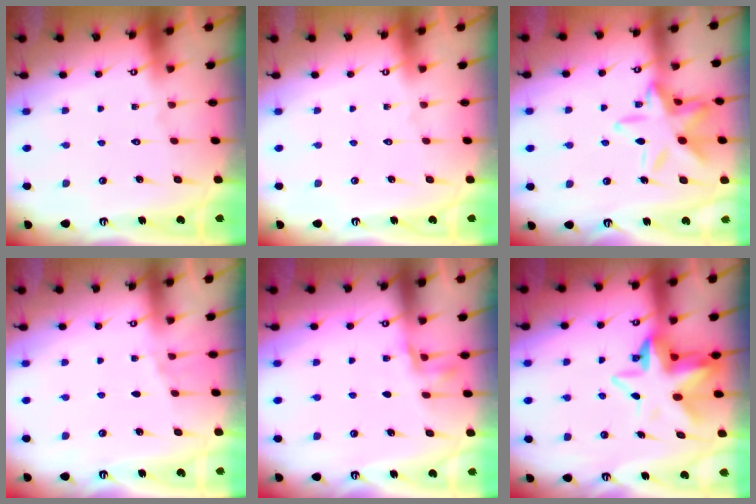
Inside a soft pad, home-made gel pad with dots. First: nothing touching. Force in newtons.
{"total": 0.0}
{"total": 15.5, "press": 15.4, "slide": 0.9}
{"total": 3.7, "press": 2.9, "slide": 2.3}
{"total": 2.9, "press": 2.8, "slide": 1.0}
{"total": 9.6, "press": 9.5, "slide": 1.6}